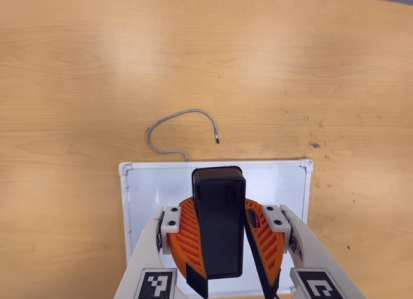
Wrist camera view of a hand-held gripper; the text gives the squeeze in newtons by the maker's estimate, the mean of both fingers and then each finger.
{"total": 10.5, "left": 11.0, "right": 10.0}